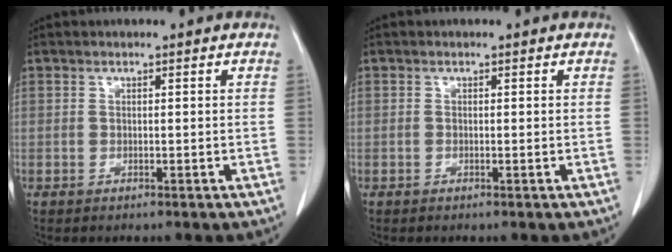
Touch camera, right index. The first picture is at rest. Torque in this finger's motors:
{"motor_torque": [0.06, -0.06, 0.04, 0.01]}